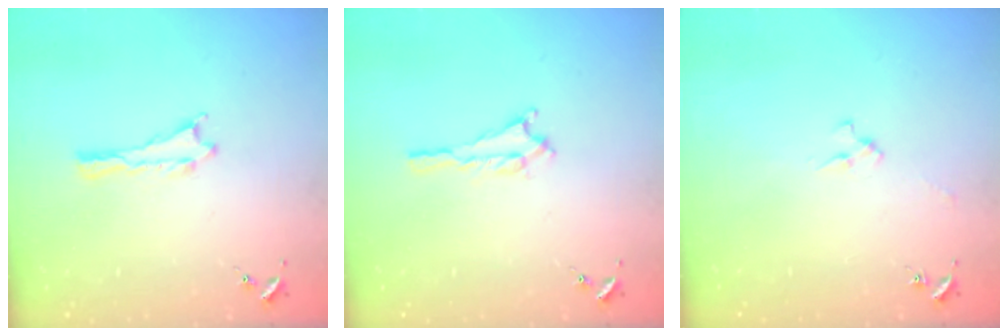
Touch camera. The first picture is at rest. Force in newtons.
{"total": 1.4, "press": 1.4, "slide": 0.2}
{"total": 2.4, "press": 2.4, "slide": 0.3}